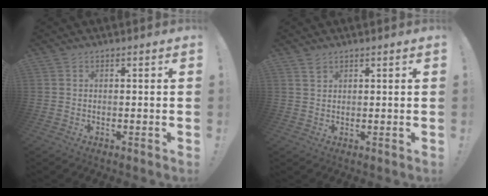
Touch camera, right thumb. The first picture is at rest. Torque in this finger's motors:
{"motor_torque": [0.15, 0.47, 0.08, -0.11, -0.04]}